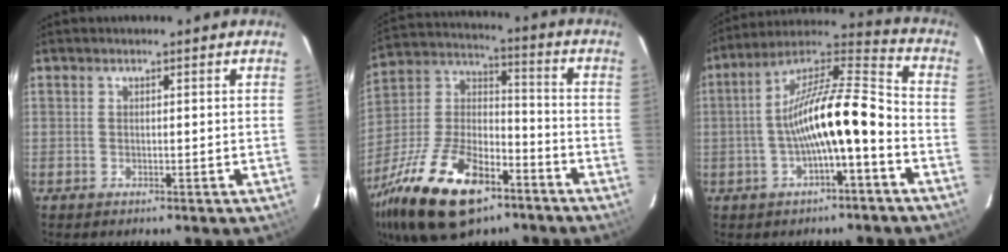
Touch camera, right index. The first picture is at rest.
{"total": 25.1, "force": [-14.6, 11.8, 16.7], "torque": [-0.346, -0.013, -0.249]}
{"total": 14.8, "force": [-4.0, 3.0, 13.9], "torque": [-0.247, 0.021, -0.071]}